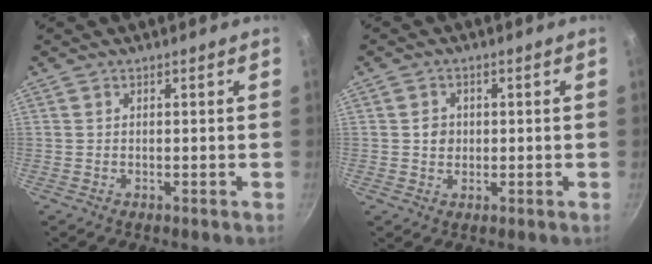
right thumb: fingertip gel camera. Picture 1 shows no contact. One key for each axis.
{"total": 2.9, "fx": 0.1, "fy": 2.6, "fz": 1.3, "tx": -0.007, "ty": 0.005, "tz": 0.000}